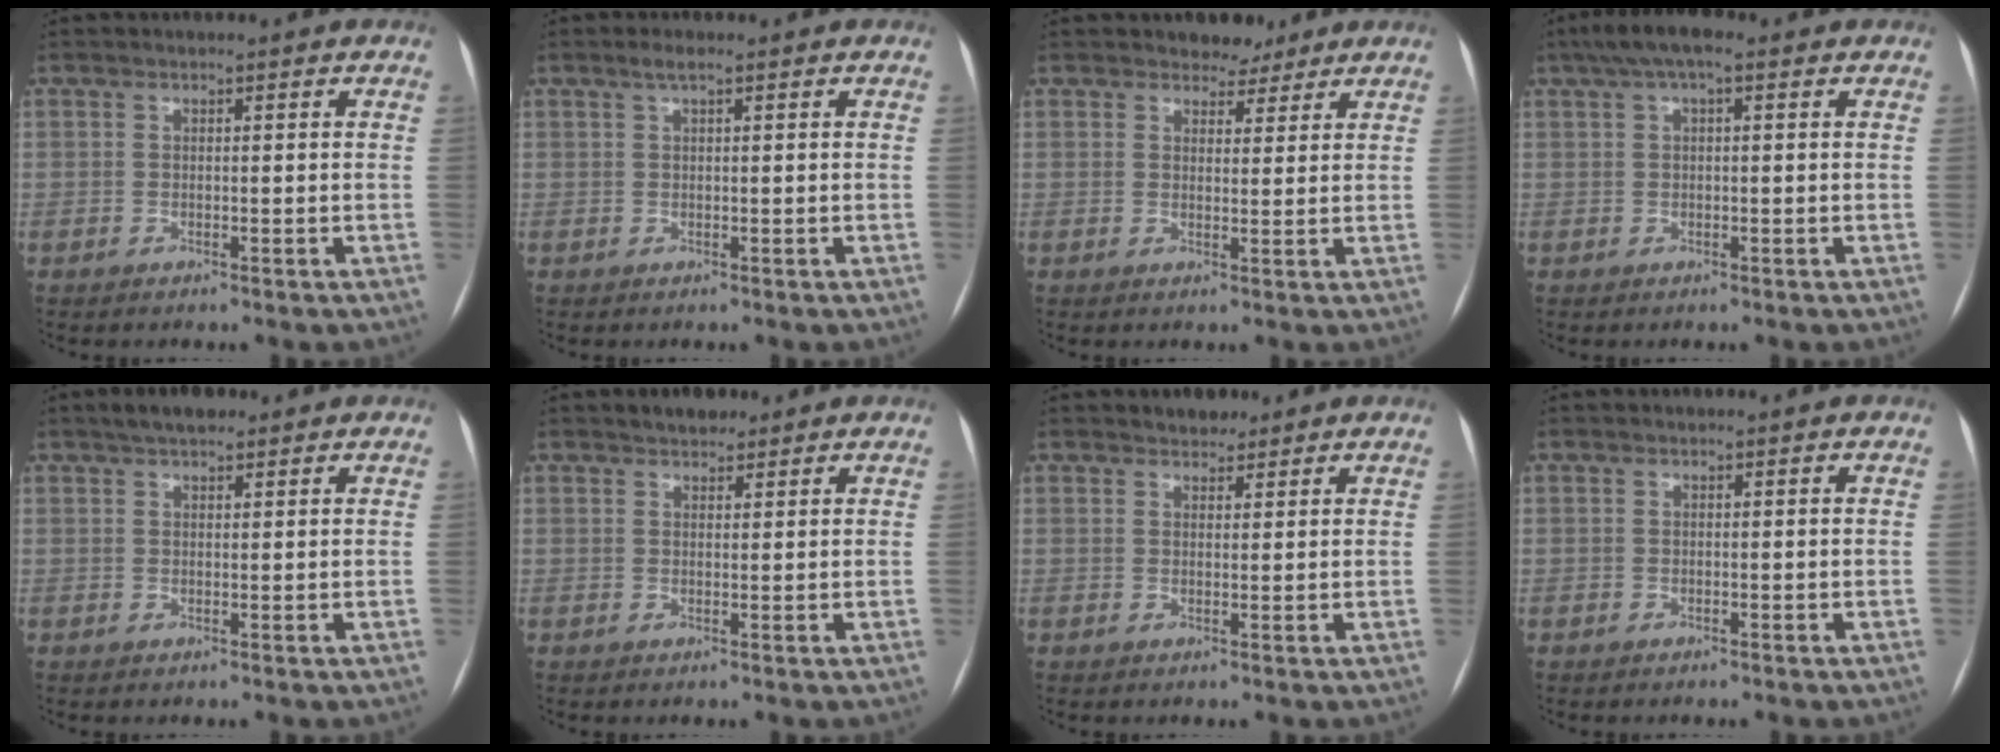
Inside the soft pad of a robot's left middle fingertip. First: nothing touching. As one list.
[{"total": 1.4, "force": [0.8, 0.1, 1.1], "torque": [-0.023, 0.009, 0.016]}, {"total": 3.5, "force": [2.9, 1.8, 0.4], "torque": [0.001, -0.001, 0.039]}, {"total": 5.7, "force": [3.2, 1.7, 4.4], "torque": [-0.086, 0.043, 0.049]}, {"total": 3.9, "force": [2.9, 1.4, 2.2], "torque": [-0.040, 0.019, 0.048]}, {"total": 2.9, "force": [2.3, 1.3, 1.0], "torque": [-0.015, 0.011, 0.034]}, {"total": 2.5, "force": [2.1, 1.3, 0.5], "torque": [-0.008, 0.006, 0.030]}, {"total": 0.0}]